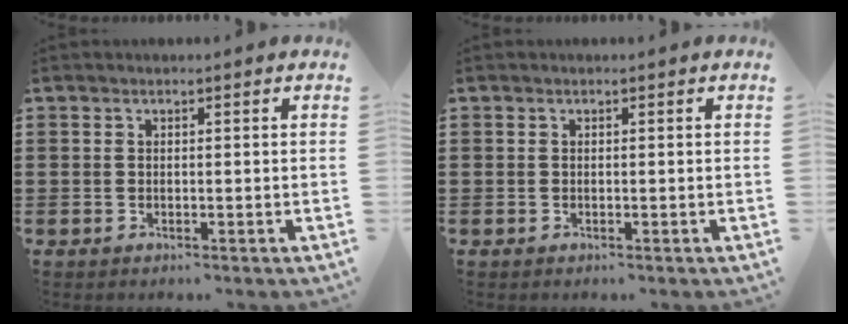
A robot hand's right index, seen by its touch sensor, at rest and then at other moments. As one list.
[{"total": 0.0}]